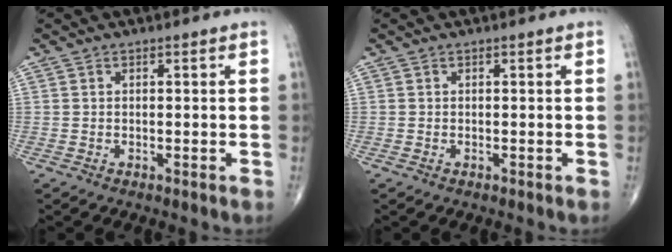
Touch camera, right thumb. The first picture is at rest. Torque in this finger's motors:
{"motor_torque": [-0.28, 0.24, -0.24, 0.07, 0.01]}